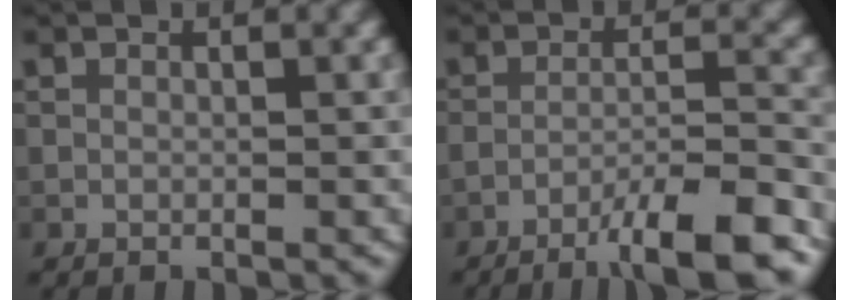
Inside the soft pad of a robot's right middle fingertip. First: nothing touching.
{"total": 7.2, "force": [-4.8, 1.0, 5.2], "torque": [-0.072, 0.007, -0.079]}